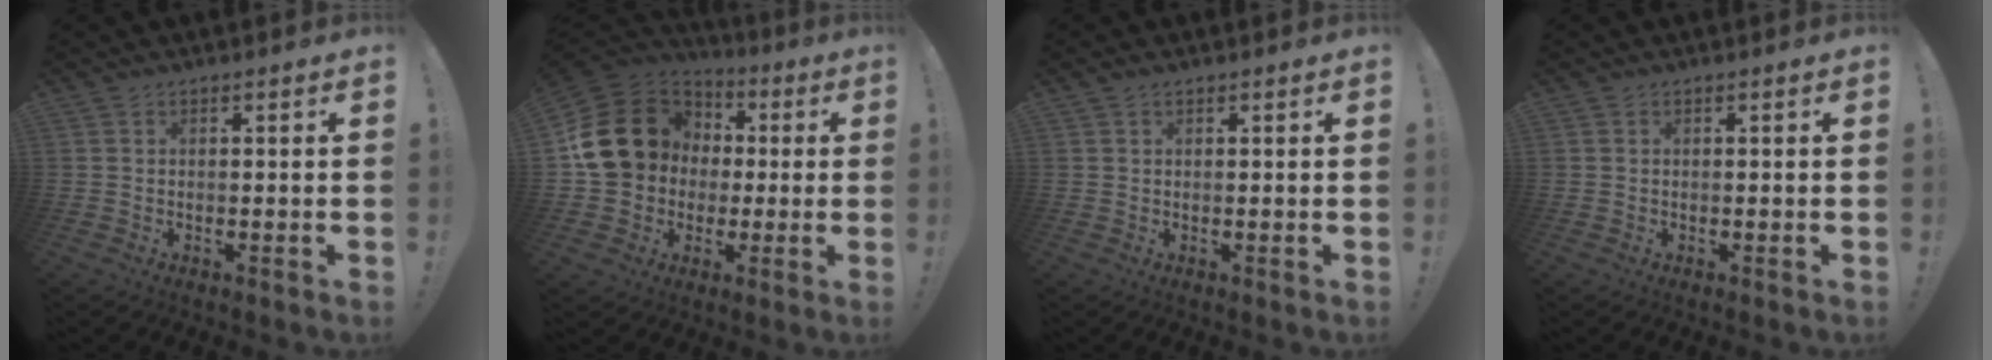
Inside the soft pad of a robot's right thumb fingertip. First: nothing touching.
{"total": 20.0, "force": [3.1, 16.6, 10.8], "torque": [-0.190, 0.010, 0.083]}
{"total": 0.5, "force": [0.3, 0.3, 0.3], "torque": [-0.005, 0.000, 0.005]}
{"total": 0.0}